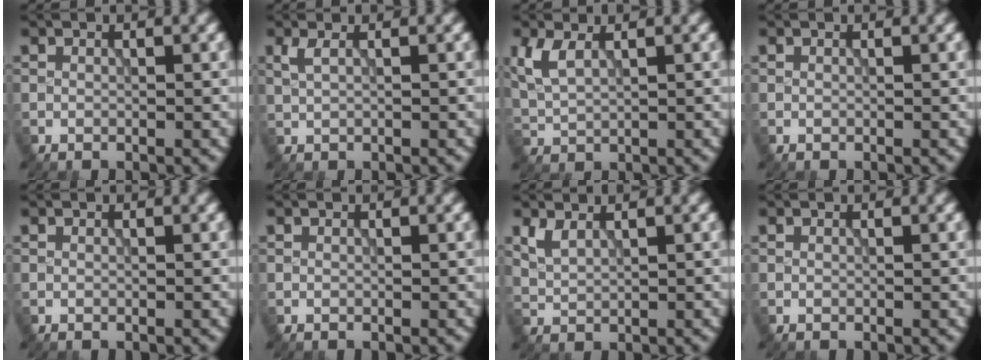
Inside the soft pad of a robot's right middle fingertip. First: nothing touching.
{"total": 1.5, "force": [0.7, 0.4, 1.2], "torque": [-0.030, 0.001, 0.019]}
{"total": 3.6, "force": [1.5, 1.8, 2.7], "torque": [-0.068, 0.002, 0.037]}
{"total": 0.0}
{"total": 0.0}
{"total": 0.0}
{"total": 2.0, "force": [1.3, 0.9, 1.2], "torque": [-0.032, -0.004, 0.033]}
{"total": 0.0}